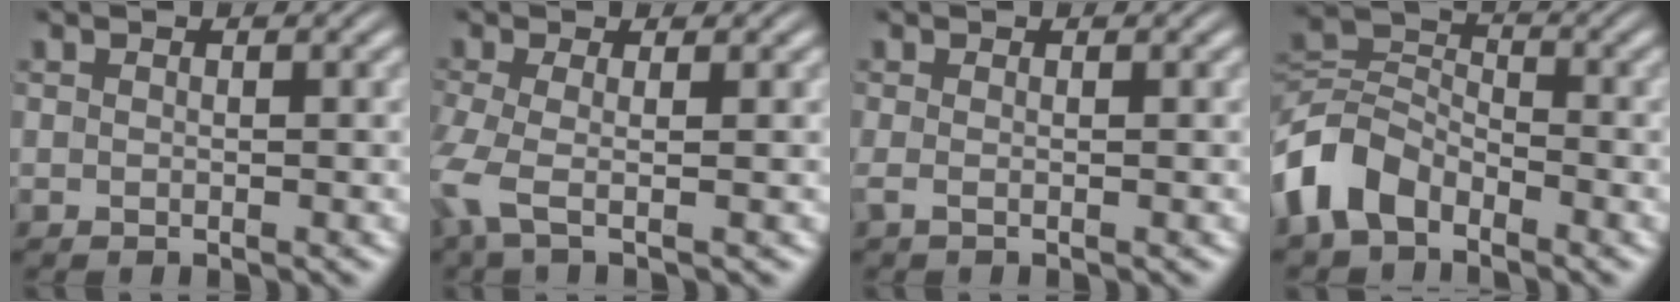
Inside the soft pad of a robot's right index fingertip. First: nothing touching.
{"total": 3.3, "force": [-0.5, 1.6, 2.9], "torque": [-0.094, -0.020, -0.003]}
{"total": 1.0, "force": [-0.5, 0.1, 0.8], "torque": [-0.029, -0.012, -0.004]}
{"total": 6.6, "force": [-2.7, 5.2, 3.0], "torque": [-0.074, -0.017, -0.049]}